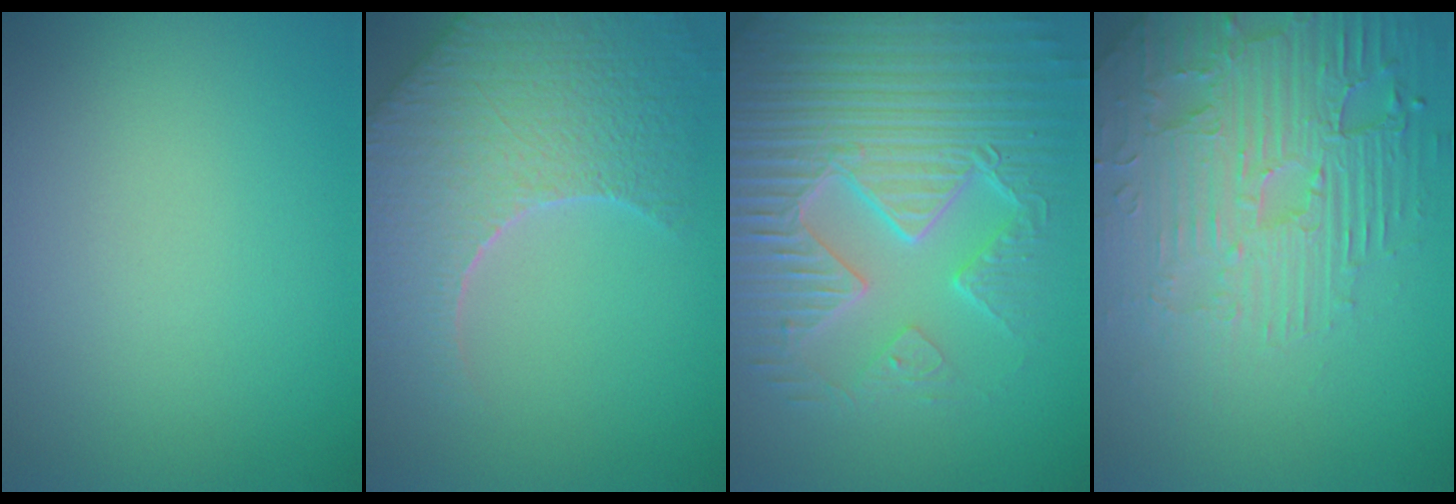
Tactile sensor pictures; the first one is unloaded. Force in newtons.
{"total": 9.1, "press": 6.4, "slide": 6.5}
{"total": 9.8, "press": 6.9, "slide": 7.0}
{"total": 6.3, "press": 5.4, "slide": 3.3}